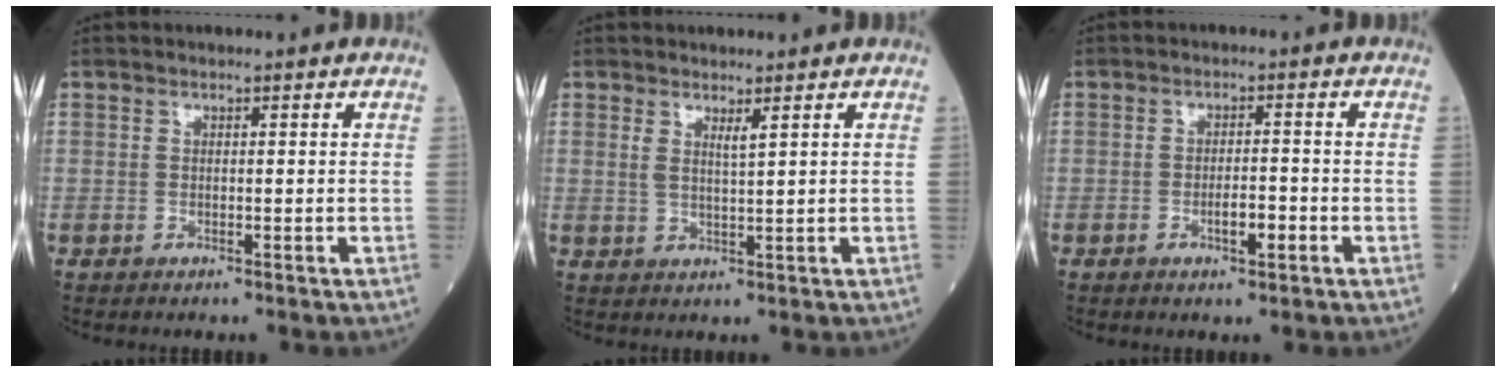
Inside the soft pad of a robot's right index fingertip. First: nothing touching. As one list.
[{"total": 2.0, "force": [1.2, -0.1, 1.6], "torque": [-0.033, -0.010, 0.023]}, {"total": 3.3, "force": [-1.3, 0.8, 2.9], "torque": [-0.049, 0.002, -0.021]}]